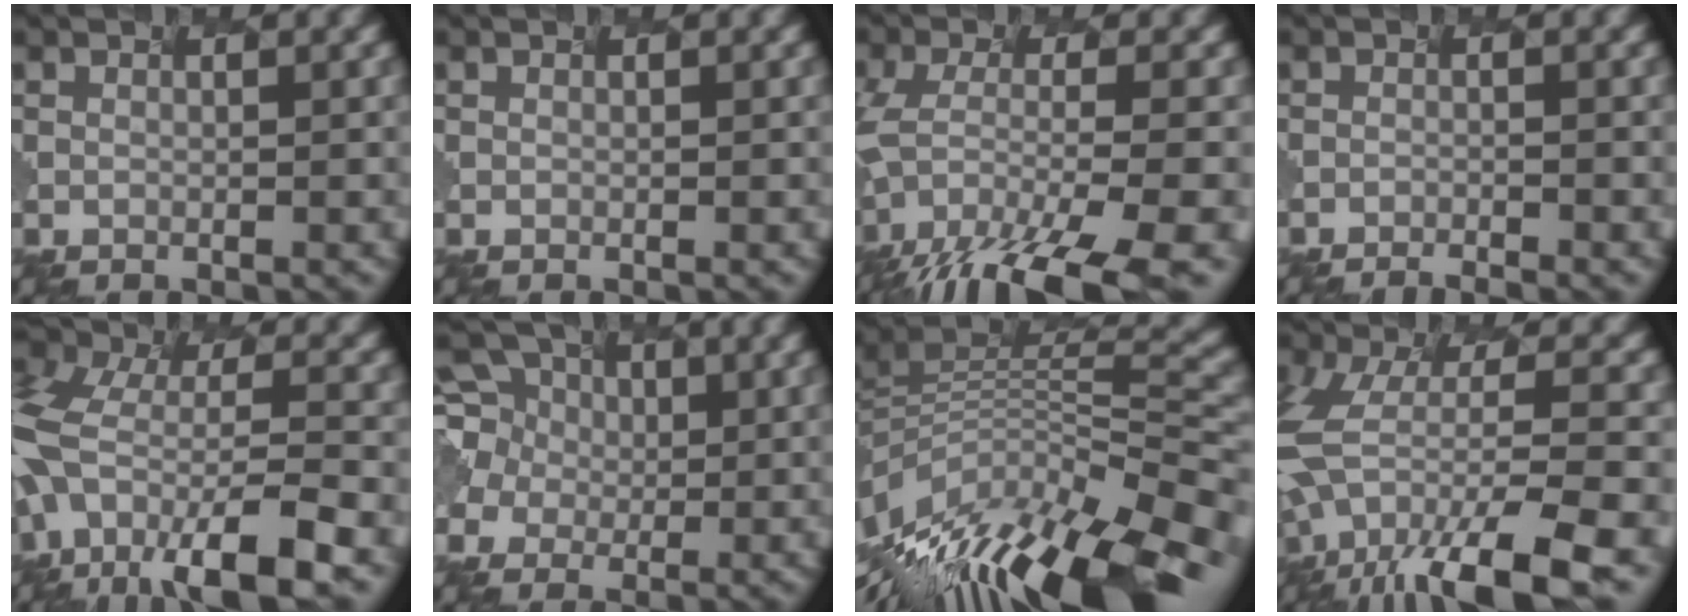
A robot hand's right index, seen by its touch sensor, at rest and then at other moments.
{"total": 0.0}
{"total": 10.8, "force": [-7.6, 2.5, 7.4], "torque": [-0.195, -0.032, -0.102]}
{"total": 2.8, "force": [-2.7, -0.5, 0.3], "torque": [-0.012, 0.007, -0.023]}
{"total": 11.6, "force": [-6.2, 5.0, 8.4], "torque": [-0.221, -0.022, -0.089]}
{"total": 5.3, "force": [1.0, 5.0, 1.5], "torque": [-0.082, 0.015, 0.004]}
{"total": 13.5, "force": [-9.6, 4.4, 8.4], "torque": [-0.209, 0.000, -0.145]}
{"total": 12.2, "force": [-6.8, 3.8, 9.4], "torque": [-0.256, -0.025, -0.087]}